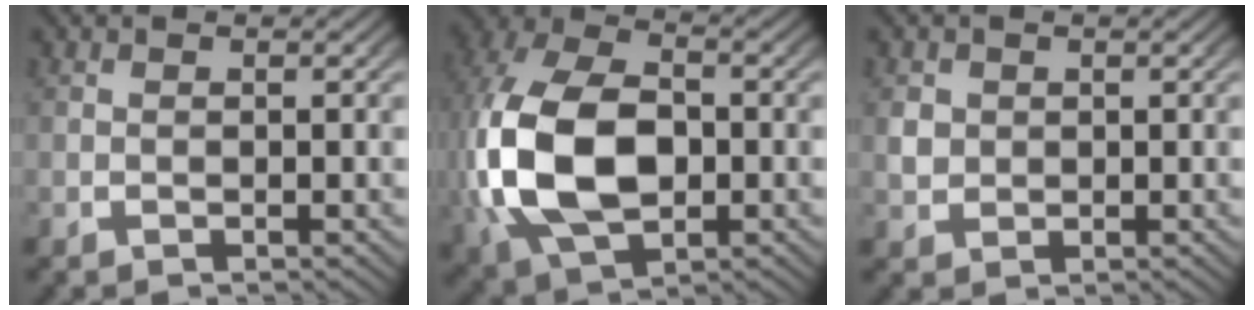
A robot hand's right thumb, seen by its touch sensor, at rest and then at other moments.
{"total": 15.1, "force": [-1.1, 10.3, 11.0], "torque": [-0.293, -0.056, 0.013]}
{"total": 2.1, "force": [0.4, 1.9, 0.8], "torque": [-0.022, -0.007, 0.017]}